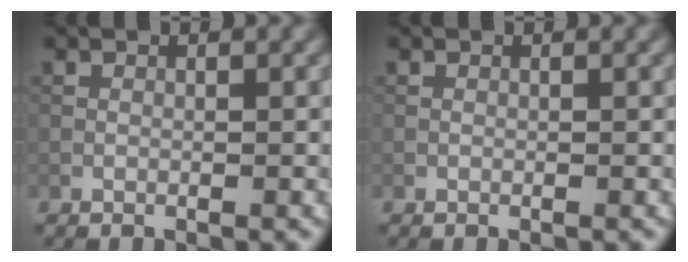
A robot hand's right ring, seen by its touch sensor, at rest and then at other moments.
{"total": 0.0}